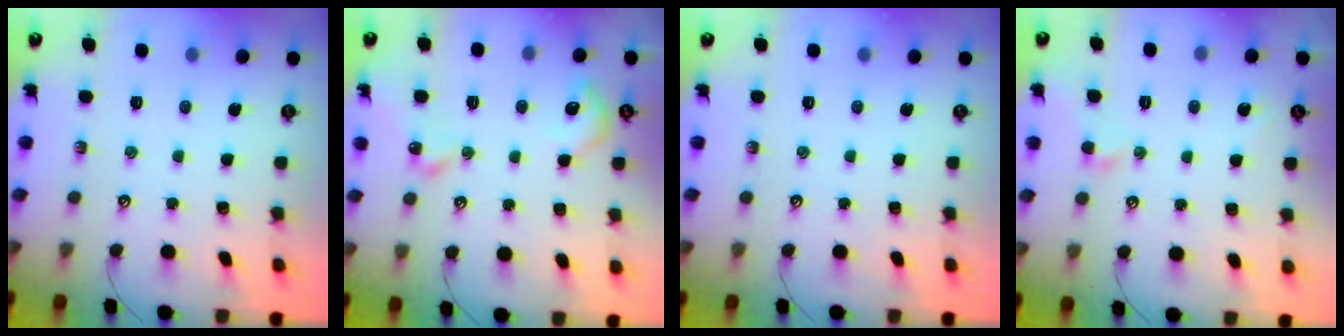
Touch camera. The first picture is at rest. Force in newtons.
{"total": 7.5, "press": 7.5, "slide": 0.8}
{"total": 0.0}
{"total": 0.6, "press": 0.5, "slide": 0.3}